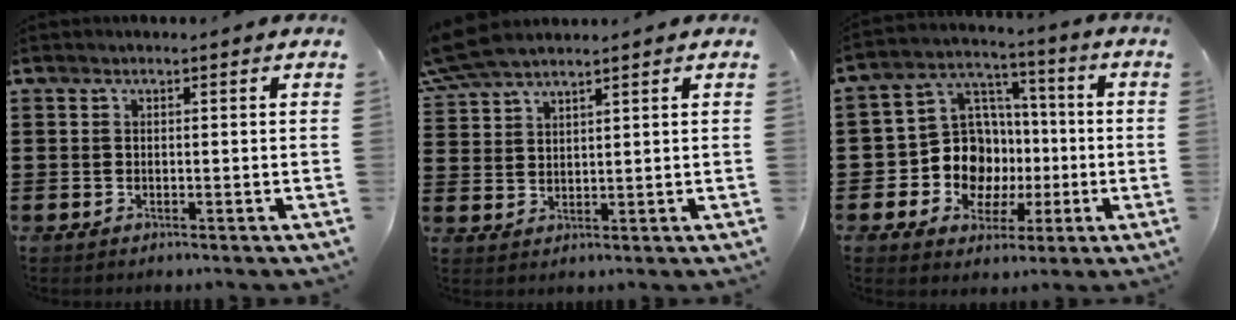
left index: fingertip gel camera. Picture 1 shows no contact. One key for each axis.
{"total": 5.0, "fx": 4.4, "fy": 0.9, "fz": 2.1, "tx": -0.057, "ty": -0.004, "tz": 0.082}
{"total": 11.5, "fx": -1.6, "fy": 10.5, "fz": 4.3, "tx": -0.123, "ty": 0.011, "tz": -0.023}